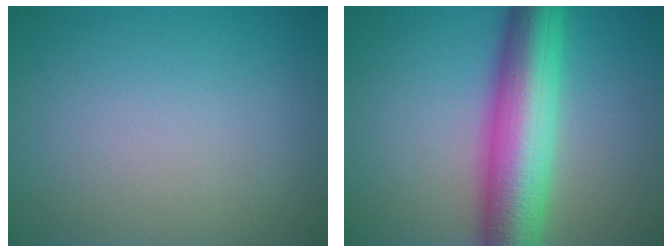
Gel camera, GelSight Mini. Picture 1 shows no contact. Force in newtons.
{"total": 10.4, "press": 10.4, "slide": 0.1}